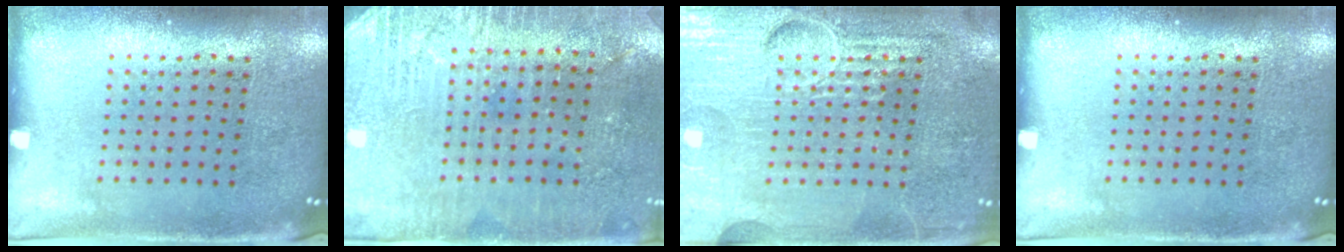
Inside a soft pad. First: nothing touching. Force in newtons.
{"total": 2.9, "press": 2.8, "slide": 0.6}
{"total": 6.9, "press": 6.9, "slide": 0.9}
{"total": 0.0}